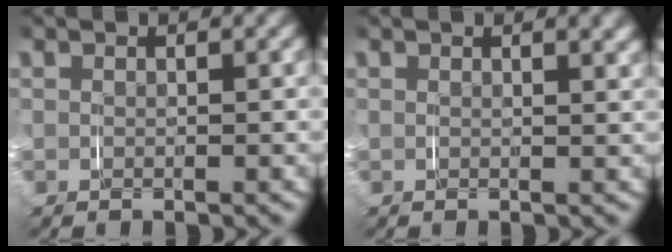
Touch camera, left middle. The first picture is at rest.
{"total": 1.0, "force": [0.8, -0.1, 0.5], "torque": [-0.002, -0.001, 0.010]}